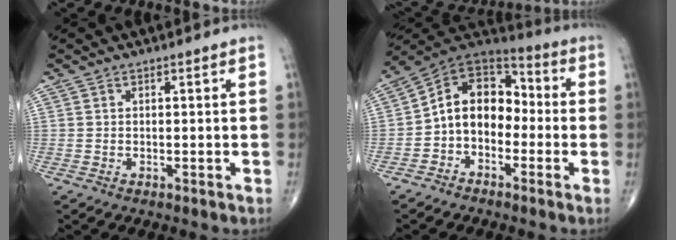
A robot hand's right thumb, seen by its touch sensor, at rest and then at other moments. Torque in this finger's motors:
{"motor_torque": [-0.15, 0.62, 0.17, -0.16, 0.12]}